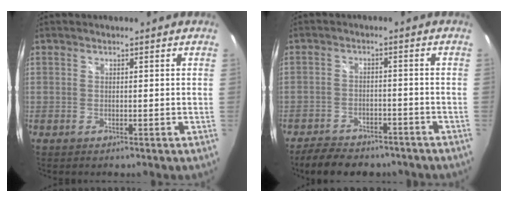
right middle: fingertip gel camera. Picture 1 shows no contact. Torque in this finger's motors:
{"motor_torque": [0.14, -0.14, 0.06, 0.05]}